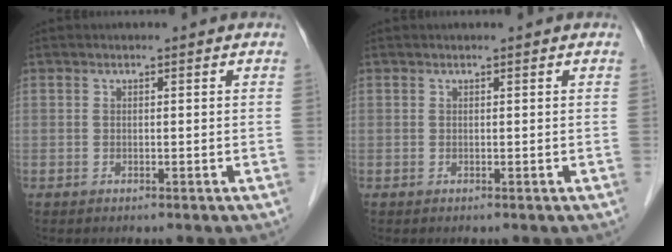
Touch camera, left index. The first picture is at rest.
{"total": 0.5, "force": [0.5, 0.0, 0.2], "torque": [-0.001, 0.006, 0.008]}